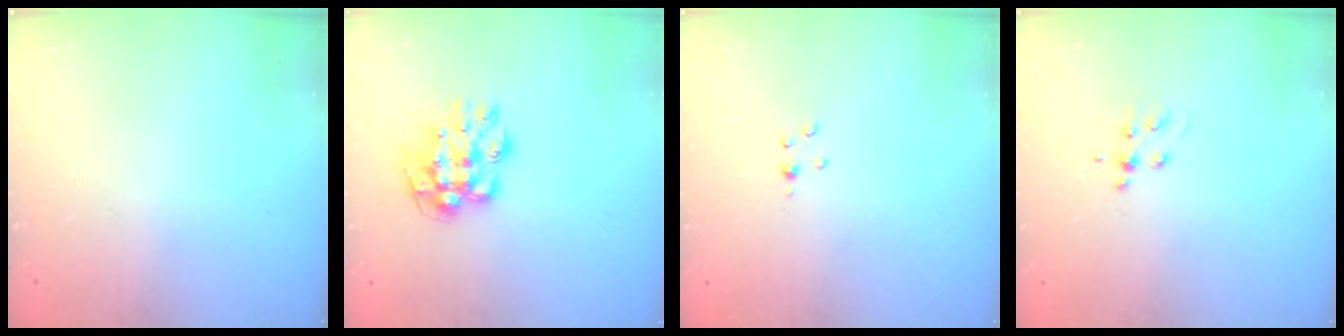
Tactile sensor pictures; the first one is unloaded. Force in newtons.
{"total": 10.1, "press": 10.1, "slide": 0.5}
{"total": 2.5, "press": 2.5, "slide": 0.3}
{"total": 5.1, "press": 4.9, "slide": 1.2}